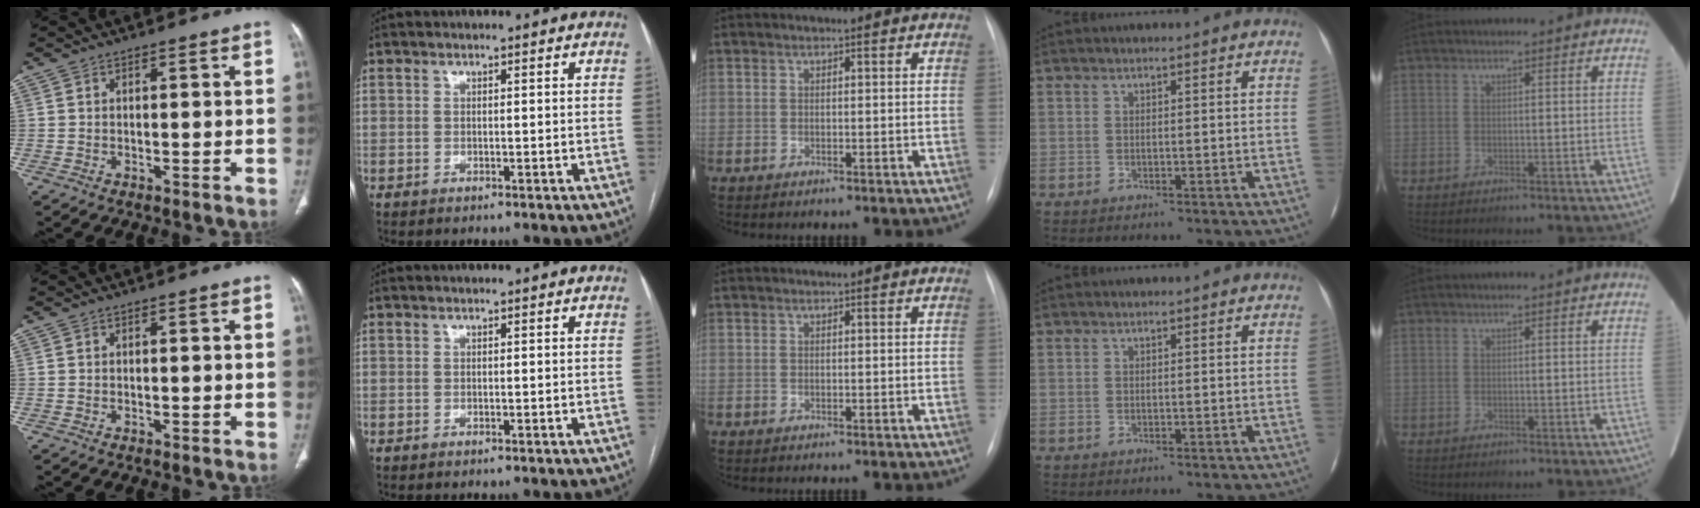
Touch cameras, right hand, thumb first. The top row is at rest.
{}